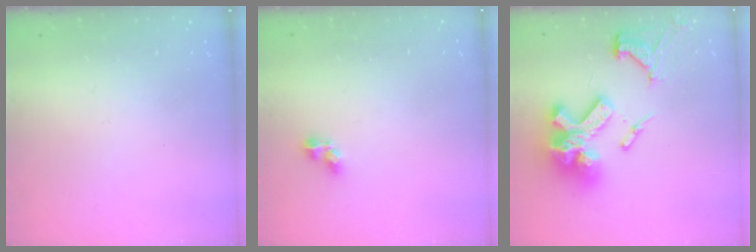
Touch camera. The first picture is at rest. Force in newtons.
{"total": 3.6, "press": 3.4, "slide": 1.1}
{"total": 22.4, "press": 21.9, "slide": 4.9}